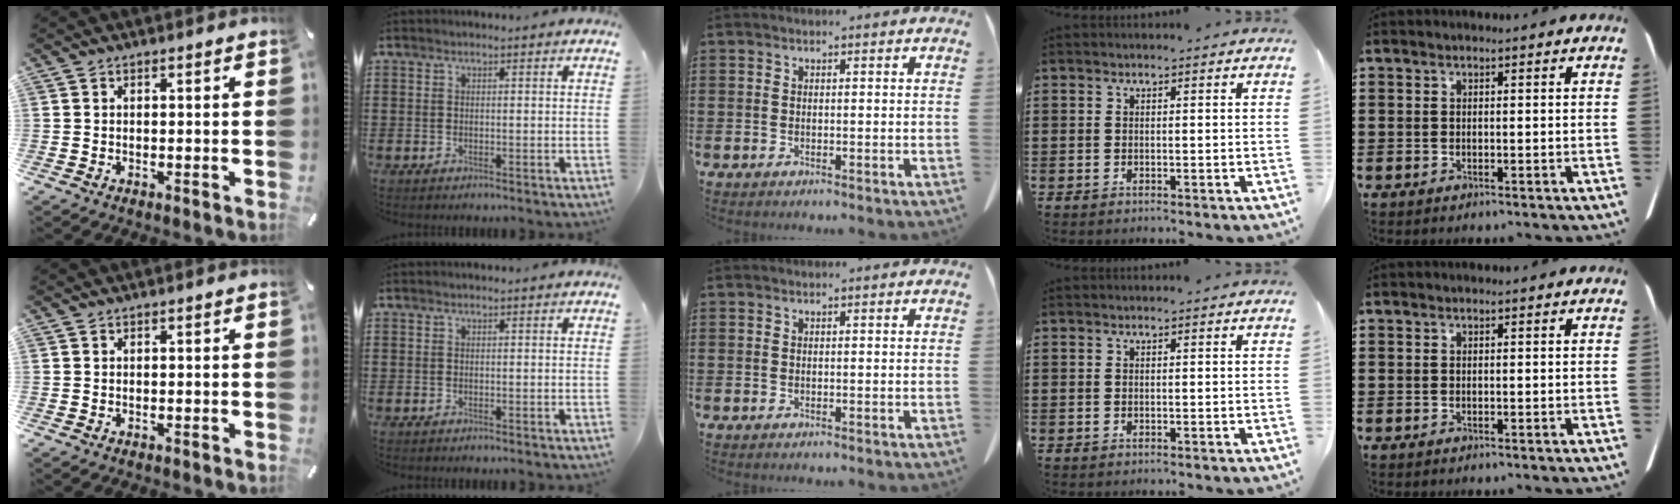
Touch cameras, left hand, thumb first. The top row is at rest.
{}